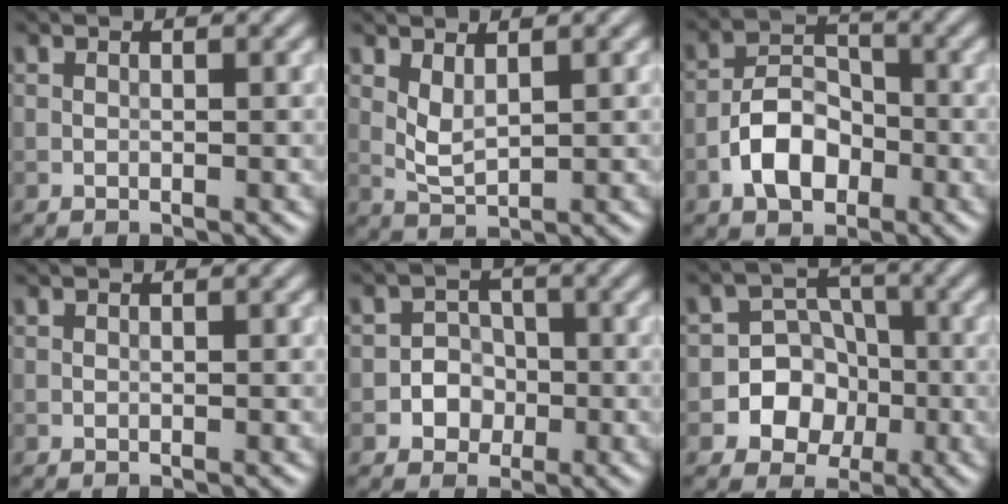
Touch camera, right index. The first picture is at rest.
{"total": 2.0, "force": [1.0, 0.8, 1.6], "torque": [-0.040, -0.003, 0.024]}
{"total": 5.0, "force": [-2.2, 3.2, 3.1], "torque": [-0.052, 0.008, -0.045]}
{"total": 0.0}
{"total": 2.7, "force": [-0.9, 2.4, 0.7], "torque": [0.012, 0.004, -0.029]}
{"total": 7.0, "force": [-2.2, 6.4, 1.7], "torque": [-0.001, 0.013, -0.063]}